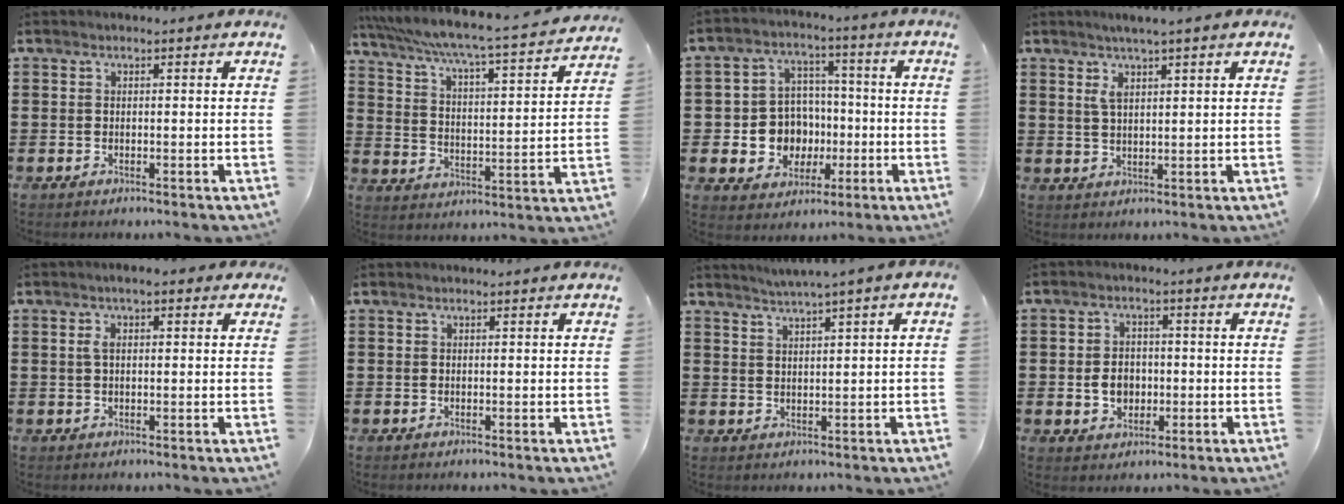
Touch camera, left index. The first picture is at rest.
{"total": 4.8, "force": [4.4, -0.5, 2.0], "torque": [-0.064, -0.044, 0.061]}
{"total": 8.1, "force": [-1.1, 7.6, 2.3], "torque": [-0.075, 0.020, -0.010]}
{"total": 3.1, "force": [1.7, 0.5, 2.5], "torque": [-0.052, 0.004, 0.029]}
{"total": 3.0, "force": [0.7, 1.1, 2.7], "torque": [-0.055, 0.008, 0.010]}
{"total": 0.0}
{"total": 1.6, "force": [1.1, -0.5, 1.1], "torque": [-0.021, -0.003, 0.020]}
{"total": 4.4, "force": [-0.7, 3.6, 2.4], "torque": [-0.047, 0.005, -0.017]}